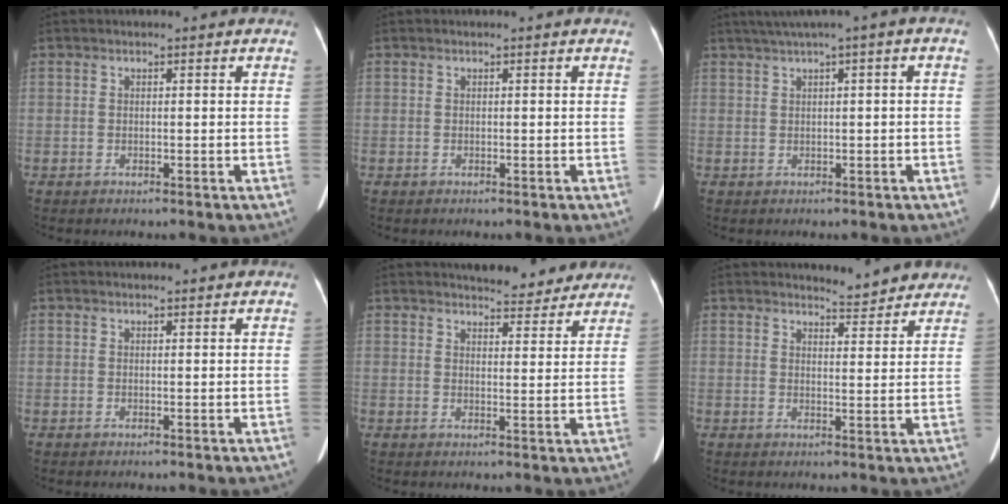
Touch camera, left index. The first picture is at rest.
{"total": 0.0}
{"total": 4.0, "force": [1.4, 0.1, 3.7], "torque": [-0.063, 0.026, 0.027]}
{"total": 1.0, "force": [0.9, 0.2, 0.4], "torque": [-0.009, 0.007, 0.014]}
{"total": 7.7, "force": [7.3, 1.9, 1.5], "torque": [-0.011, -0.005, 0.080]}
{"total": 5.7, "force": [5.6, 1.2, 0.6], "torque": [-0.005, -0.005, 0.059]}